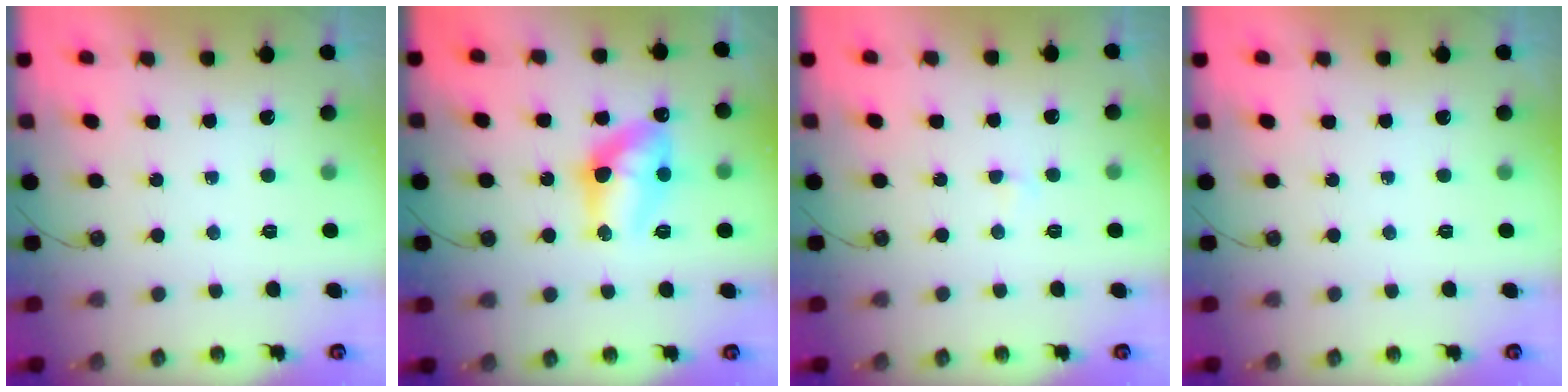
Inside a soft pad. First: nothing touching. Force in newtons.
{"total": 14.4, "press": 14.3, "slide": 1.1}
{"total": 1.7, "press": 1.7, "slide": 0.3}
{"total": 0.0}